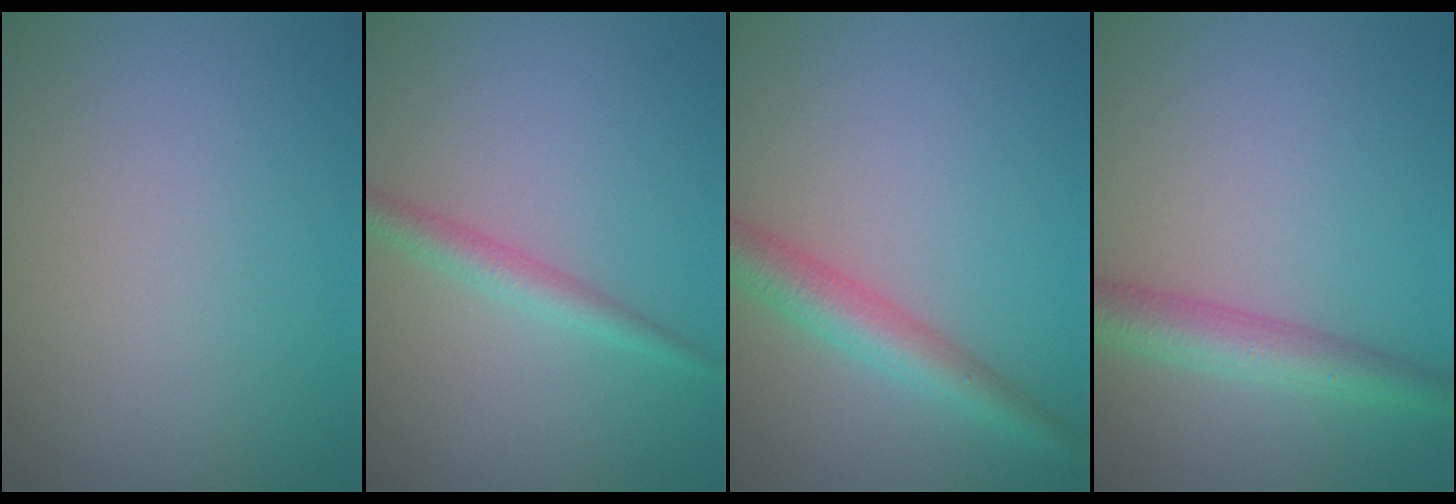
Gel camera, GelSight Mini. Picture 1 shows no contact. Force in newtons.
{"total": 2.1, "press": 2.1, "slide": 0.0}
{"total": 3.8, "press": 3.8, "slide": 0.1}
{"total": 4.0, "press": 4.0, "slide": 0.1}